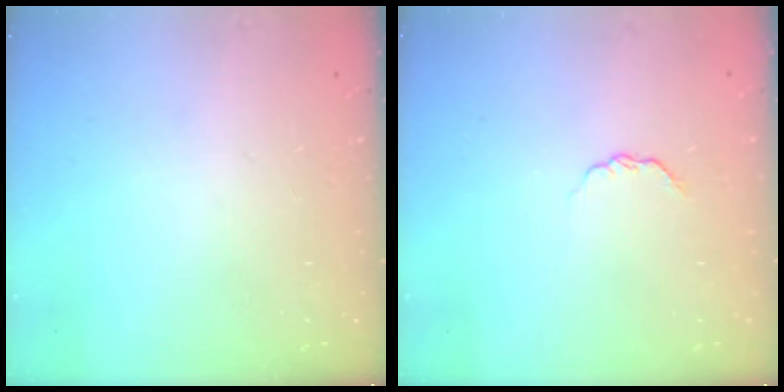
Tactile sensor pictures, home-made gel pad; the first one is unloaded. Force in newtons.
{"total": 3.2, "press": 3.2, "slide": 0.4}